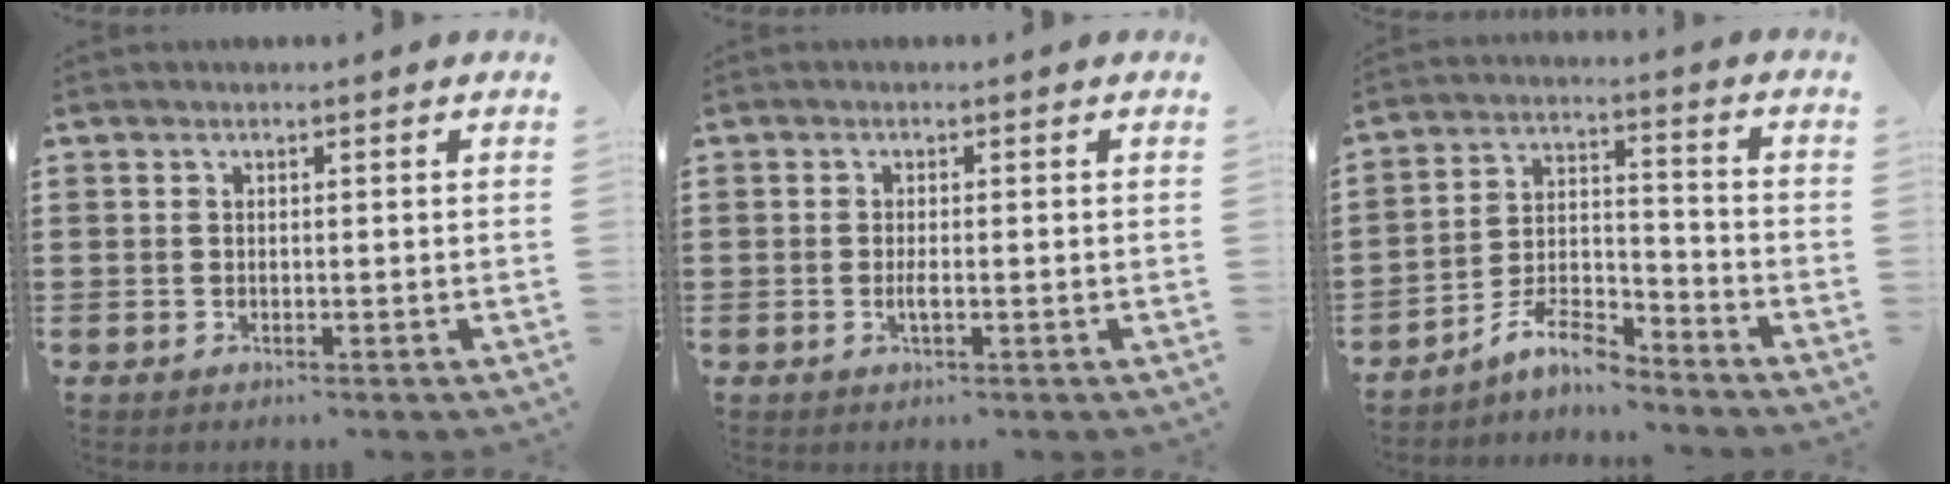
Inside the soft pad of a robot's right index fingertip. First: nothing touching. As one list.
[{"total": 1.7, "force": [-0.5, 0.3, 1.5], "torque": [-0.036, -0.004, -0.012]}, {"total": 7.7, "force": [-6.7, 1.9, 3.3], "torque": [-0.069, 0.009, -0.129]}]